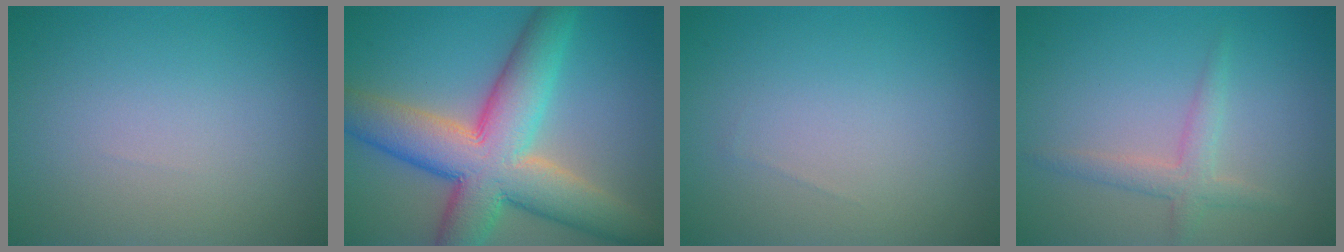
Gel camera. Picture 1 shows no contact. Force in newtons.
{"total": 11.5, "press": 11.5, "slide": 0.5}
{"total": 0.0}
{"total": 2.2, "press": 2.2, "slide": 0.0}